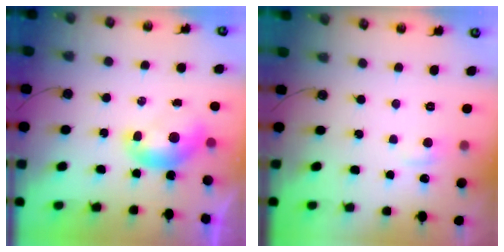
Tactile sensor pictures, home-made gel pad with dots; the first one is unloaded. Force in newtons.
{"total": 1.2, "press": 0.9, "slide": 0.8}